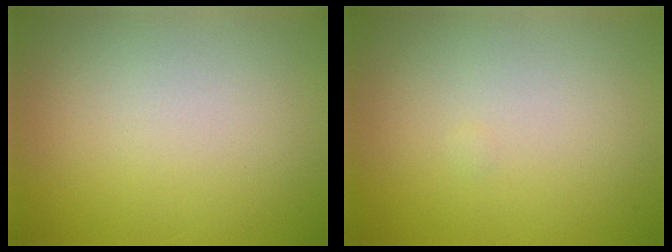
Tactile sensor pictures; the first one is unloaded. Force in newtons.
{"total": 0.0}